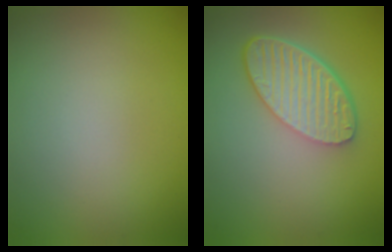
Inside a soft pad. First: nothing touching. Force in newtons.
{"total": 5.8, "press": 4.3, "slide": 3.9}